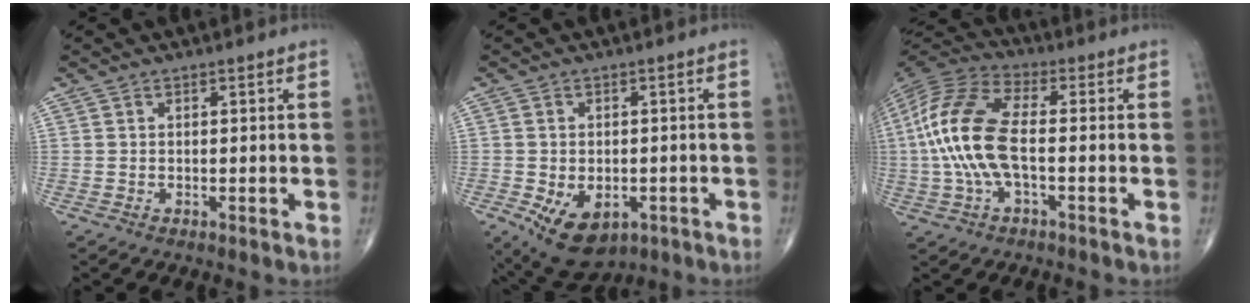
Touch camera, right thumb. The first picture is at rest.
{"total": 10.3, "force": [-4.0, 6.6, 6.8], "torque": [-0.098, 0.007, -0.047]}
{"total": 15.4, "force": [-0.9, 6.6, 13.9], "torque": [-0.308, 0.032, -0.022]}